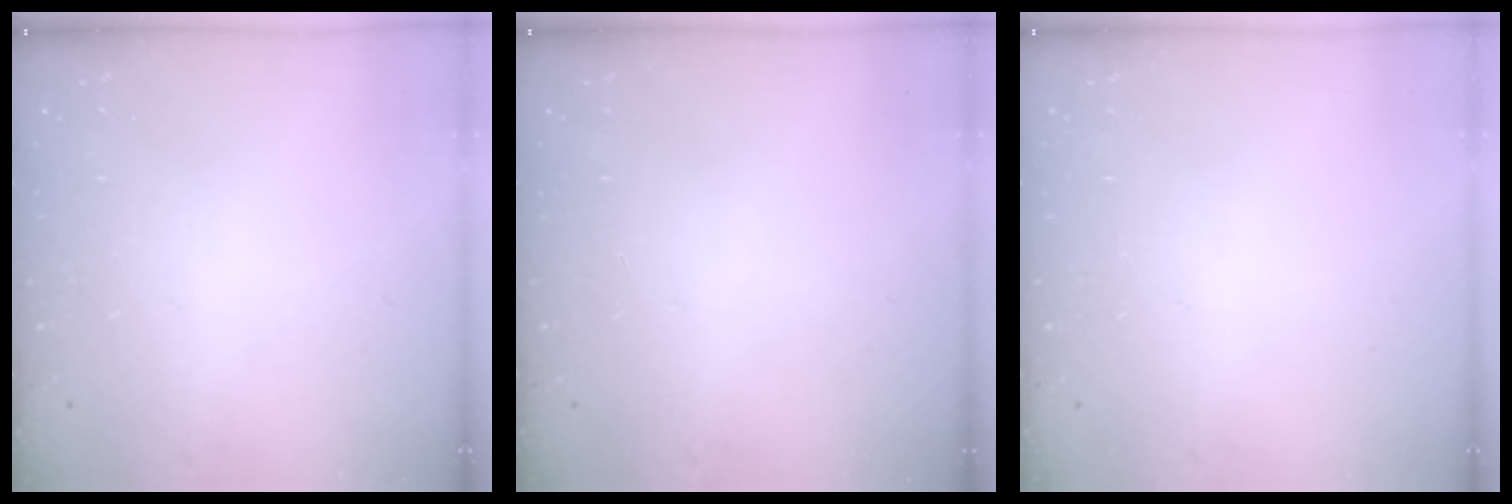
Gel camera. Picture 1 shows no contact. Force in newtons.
{"total": 0.0}
{"total": 0.0}